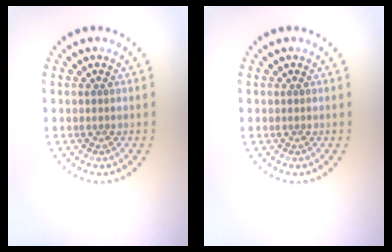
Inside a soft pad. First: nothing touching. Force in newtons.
{"total": 0.0}